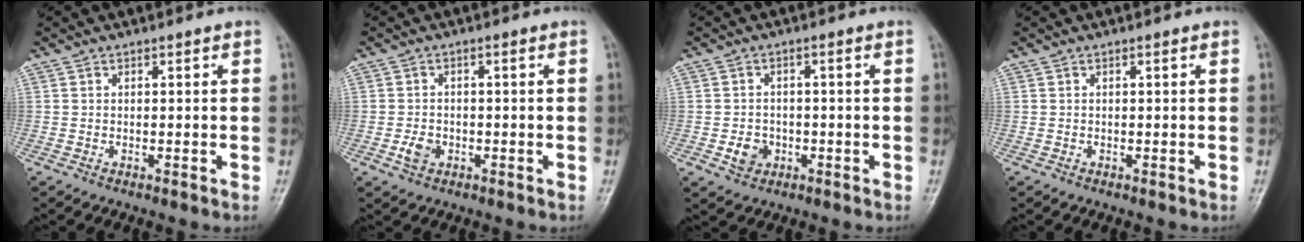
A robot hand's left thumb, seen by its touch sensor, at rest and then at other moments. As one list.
[{"total": 2.8, "force": [-1.0, 2.1, 1.5], "torque": [-0.023, 0.005, -0.018]}, {"total": 3.7, "force": [-1.2, 3.1, 1.6], "torque": [-0.015, 0.006, -0.018]}, {"total": 0.0}]